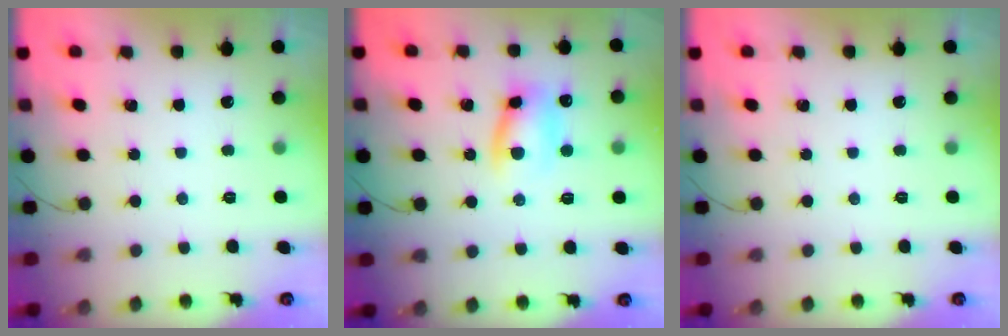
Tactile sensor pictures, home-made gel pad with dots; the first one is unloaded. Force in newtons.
{"total": 9.4, "press": 9.4, "slide": 1.3}
{"total": 0.0}